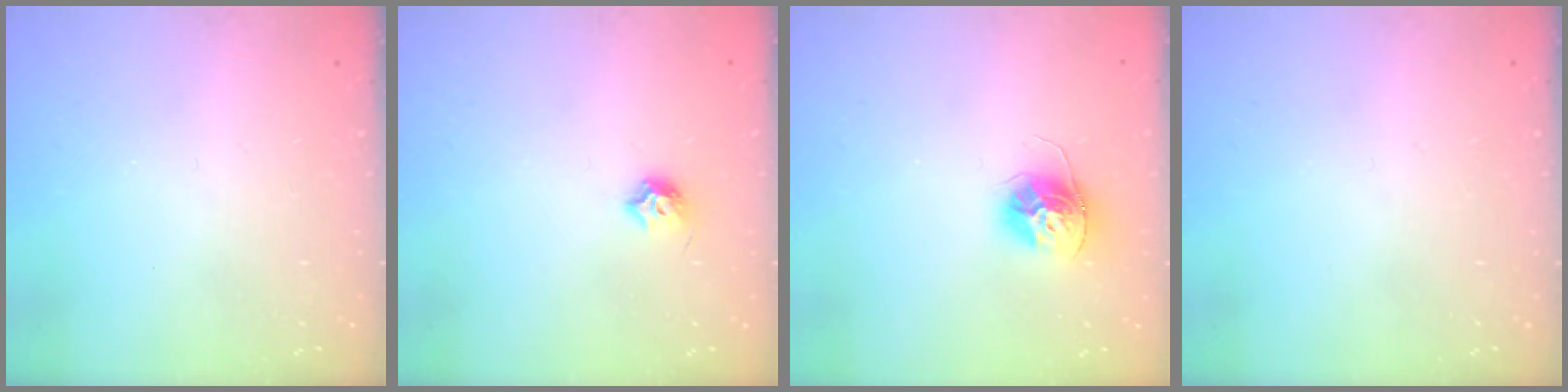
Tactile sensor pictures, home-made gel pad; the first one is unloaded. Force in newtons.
{"total": 6.2, "press": 6.1, "slide": 1.0}
{"total": 12.3, "press": 12.2, "slide": 1.0}
{"total": 0.0}